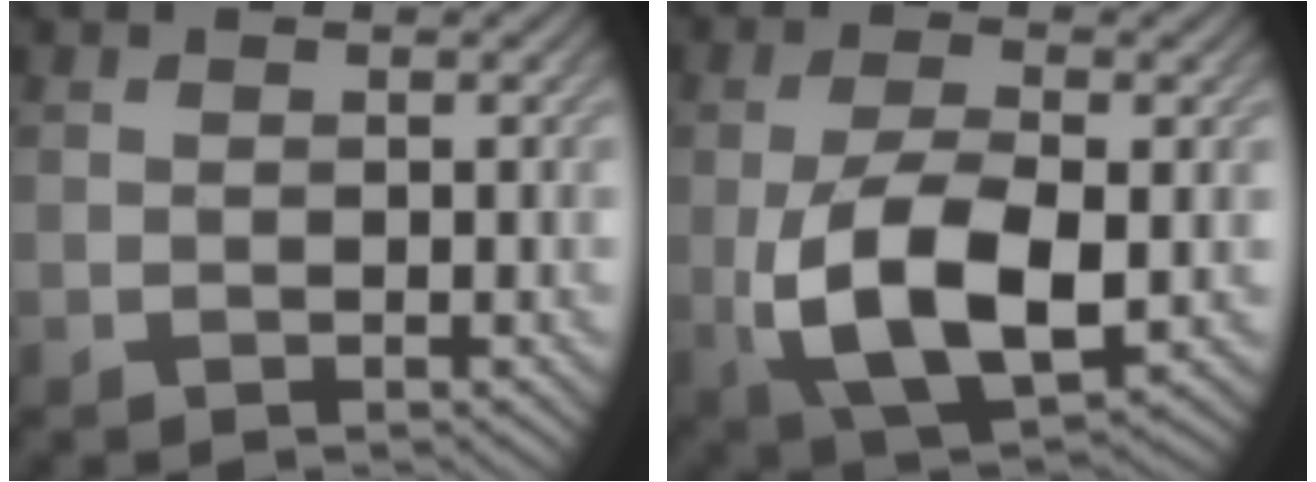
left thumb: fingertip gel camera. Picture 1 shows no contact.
{"total": 10.7, "force": [-1.6, 5.2, 9.3], "torque": [-0.194, -0.014, -0.024]}